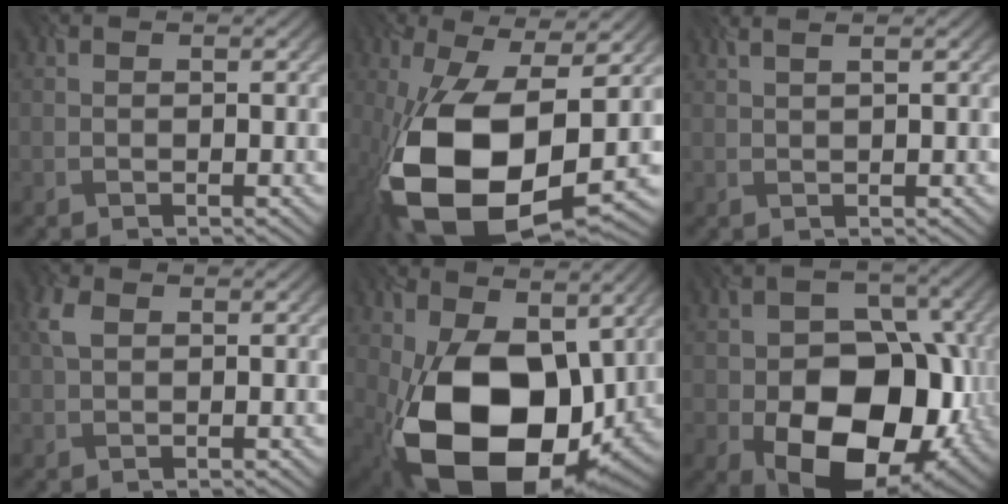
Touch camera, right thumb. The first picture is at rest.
{"total": 17.5, "force": [-3.6, 8.4, 15.0], "torque": [-0.322, -0.033, -0.053]}
{"total": 2.0, "force": [1.1, 0.4, 1.5], "torque": [-0.016, 0.007, 0.011]}
{"total": 1.7, "force": [0.7, 1.0, 1.1], "torque": [-0.037, 0.006, 0.014]}
{"total": 19.2, "force": [-1.9, 12.5, 14.4], "torque": [-0.287, -0.048, -0.021]}
{"total": 15.1, "force": [-4.9, 10.2, 10.0], "torque": [-0.141, -0.033, -0.073]}